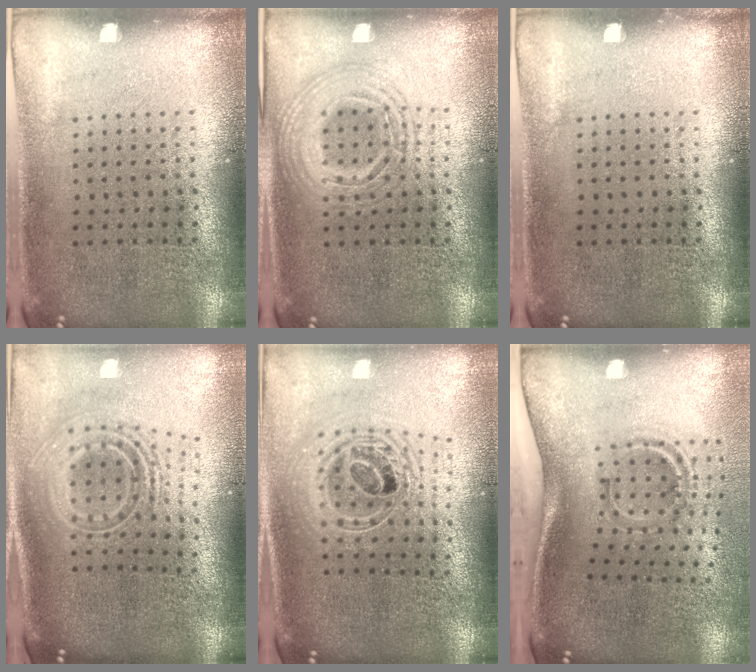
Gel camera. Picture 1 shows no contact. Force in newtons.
{"total": 1.7, "press": 1.7, "slide": 0.1}
{"total": 0.0}
{"total": 2.6, "press": 1.8, "slide": 1.9}
{"total": 2.2, "press": 1.8, "slide": 1.4}
{"total": 2.1, "press": 1.2, "slide": 1.7}